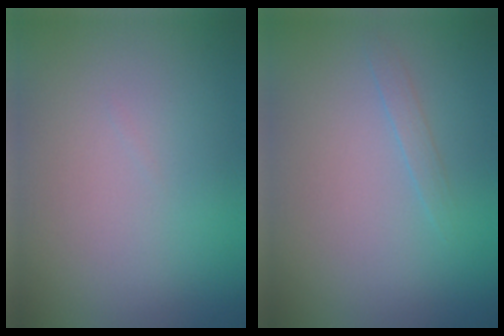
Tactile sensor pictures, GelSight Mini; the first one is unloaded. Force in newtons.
{"total": 0.8, "press": 0.8, "slide": 0.1}